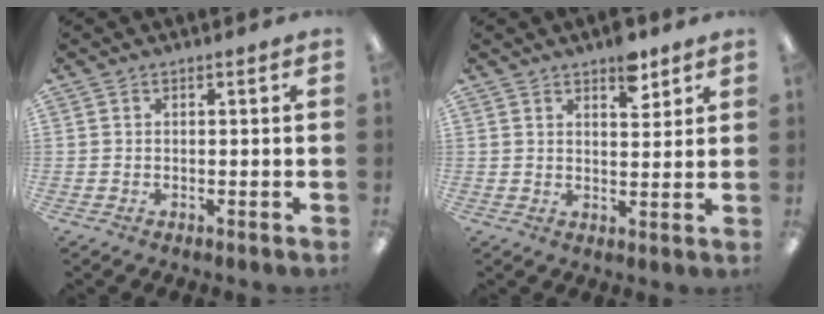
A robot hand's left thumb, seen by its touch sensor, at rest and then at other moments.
{"total": 6.6, "force": [4.5, 3.1, 3.6], "torque": [-0.025, -0.029, 0.072]}